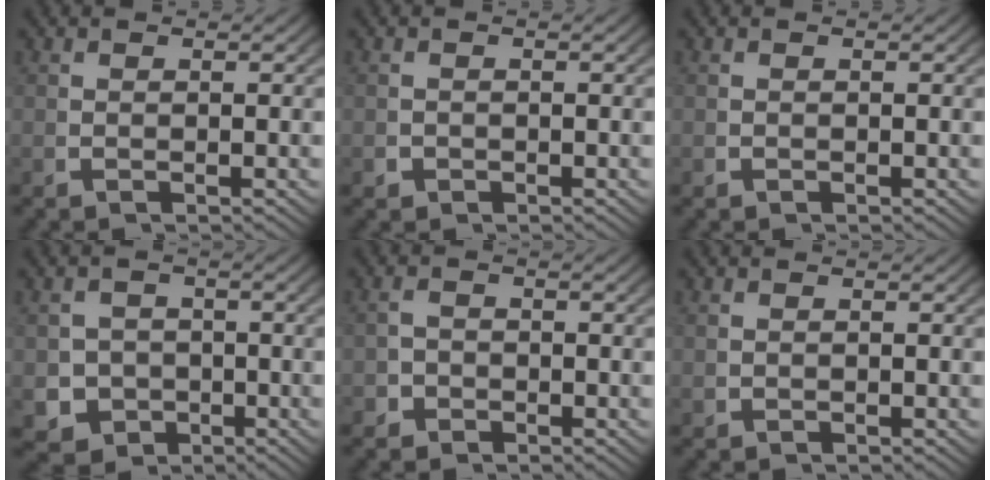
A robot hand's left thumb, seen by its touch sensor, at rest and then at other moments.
{"total": 0.9, "force": [-0.4, 0.8, 0.1], "torque": [-0.004, -0.005, -0.005]}
{"total": 0.0}
{"total": 7.9, "force": [-2.7, 6.9, 2.9], "torque": [-0.057, -0.044, -0.029]}
{"total": 1.8, "force": [-1.0, 1.5, 0.4], "torque": [-0.006, -0.006, -0.018]}
{"total": 0.8, "force": [0.2, 0.7, 0.3], "torque": [-0.010, -0.006, 0.008]}